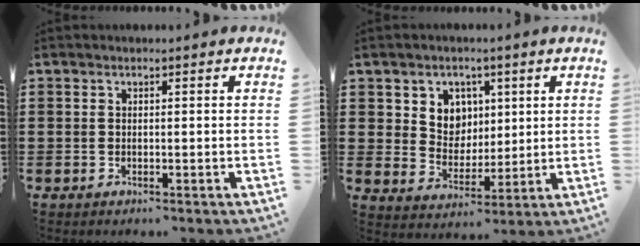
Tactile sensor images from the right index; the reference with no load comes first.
{"total": 5.8, "force": [2.4, 5.1, 1.3], "torque": [-0.046, 0.006, 0.041]}